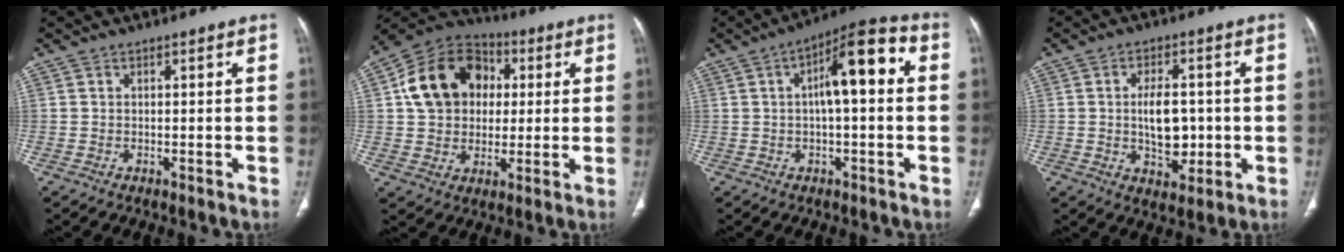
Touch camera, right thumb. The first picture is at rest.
{"total": 16.4, "force": [2.9, 13.1, 9.5], "torque": [-0.145, 0.017, 0.042]}
{"total": 11.8, "force": [1.6, 4.0, 11.0], "torque": [-0.160, 0.035, 0.014]}
{"total": 8.5, "force": [-0.2, 5.0, 6.9], "torque": [-0.091, 0.000, 0.004]}